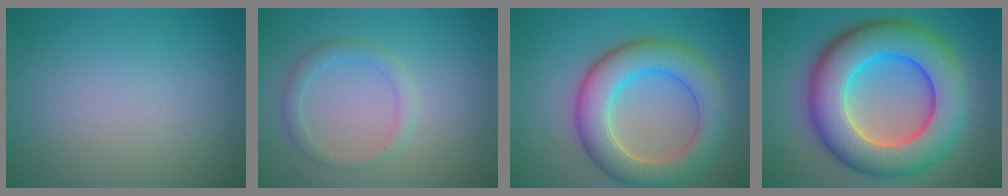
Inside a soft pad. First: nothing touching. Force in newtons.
{"total": 1.9, "press": 1.9, "slide": 0.1}
{"total": 7.6, "press": 7.6, "slide": 0.4}
{"total": 12.7, "press": 12.7, "slide": 0.4}